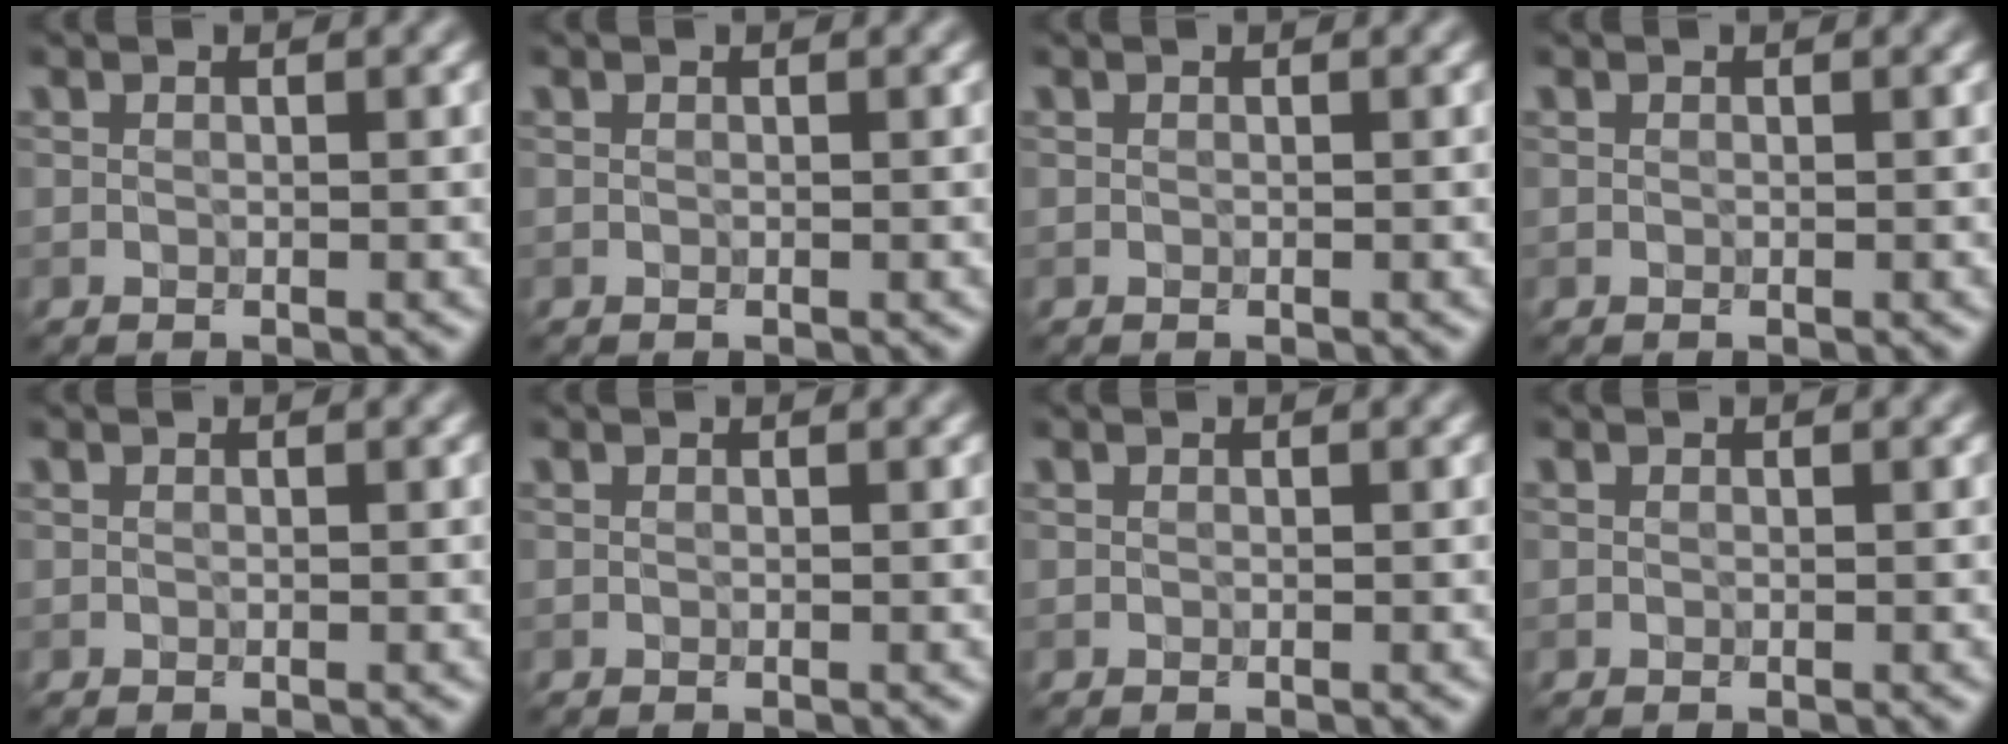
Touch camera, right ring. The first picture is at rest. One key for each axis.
{"total": 0.0}
{"total": 0.0}
{"total": 0.0}
{"total": 0.0}
{"total": 0.0}
{"total": 0.0}
{"total": 0.0}